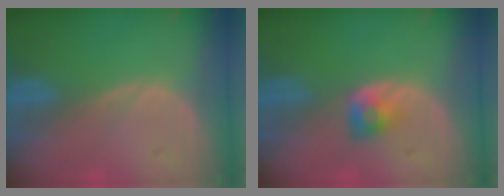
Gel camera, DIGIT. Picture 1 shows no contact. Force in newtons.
{"total": 2.7, "press": 2.4, "slide": 1.2}